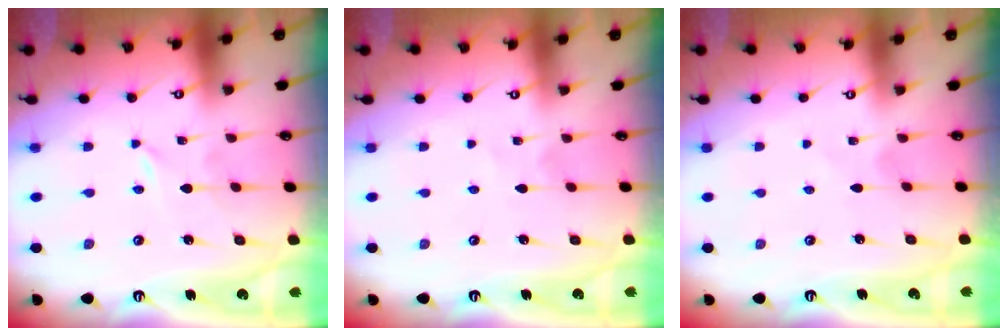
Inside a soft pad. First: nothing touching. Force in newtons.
{"total": 2.2, "press": 2.2, "slide": 0.3}
{"total": 0.9, "press": 0.8, "slide": 0.1}